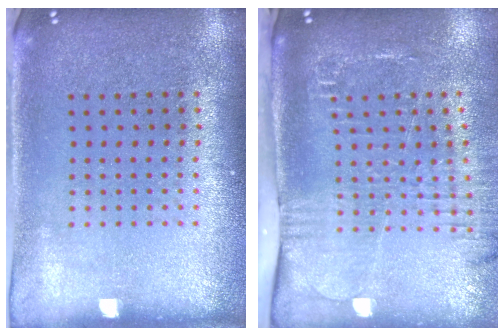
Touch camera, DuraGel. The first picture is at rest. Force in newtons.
{"total": 2.6, "press": 2.1, "slide": 1.6}